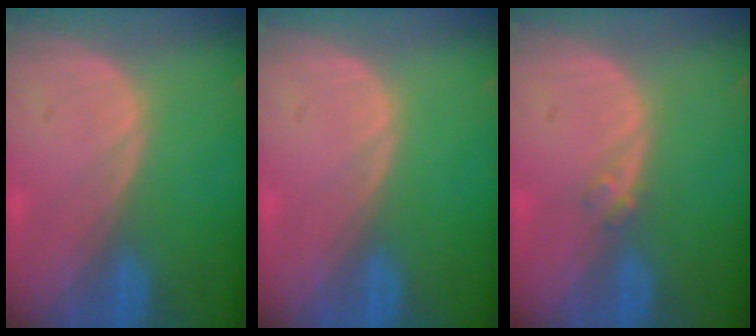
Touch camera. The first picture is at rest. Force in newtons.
{"total": 0.0}
{"total": 1.4, "press": 1.2, "slide": 0.7}